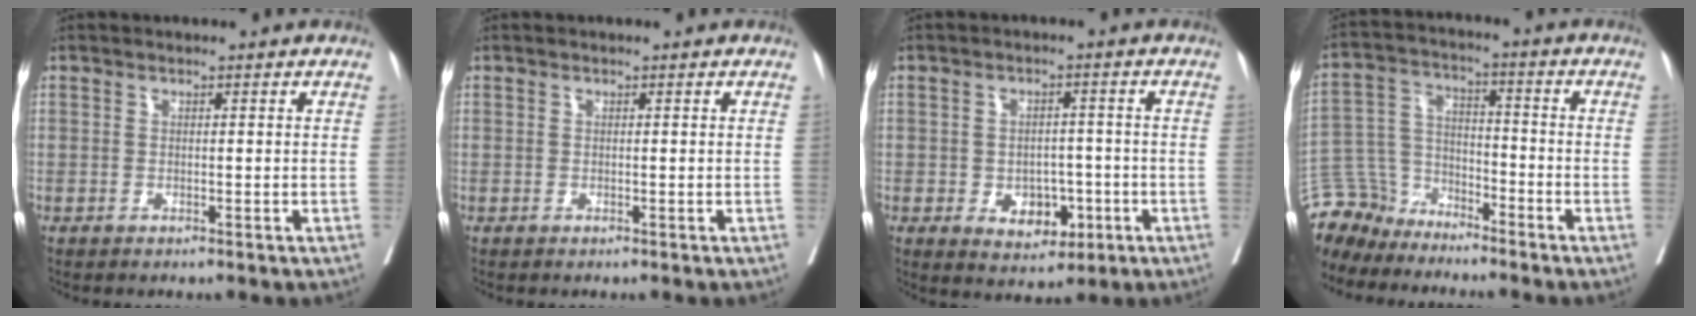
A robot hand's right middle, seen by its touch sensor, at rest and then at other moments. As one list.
[{"total": 0.0}, {"total": 5.9, "force": [-1.8, 3.9, 4.0], "torque": [-0.046, 0.003, -0.017]}, {"total": 8.6, "force": [-8.0, 3.0, -0.5], "torque": [0.004, 0.018, -0.165]}]